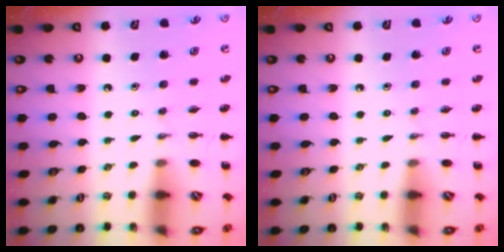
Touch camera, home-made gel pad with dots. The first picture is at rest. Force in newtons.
{"total": 0.0}